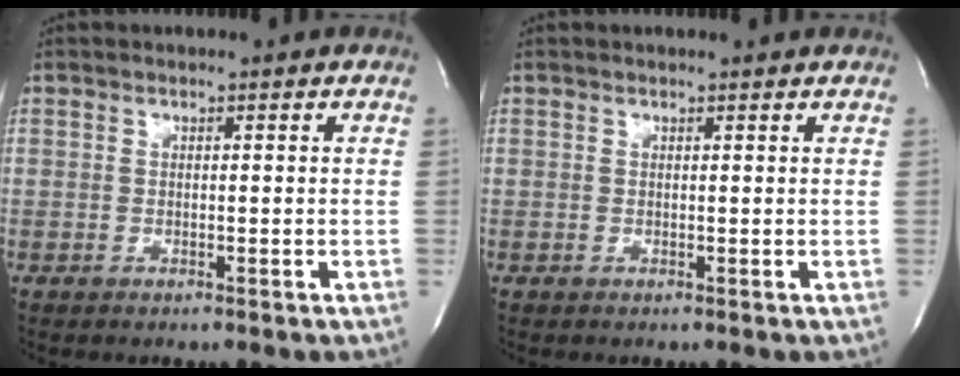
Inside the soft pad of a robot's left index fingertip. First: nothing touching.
{"total": 1.8, "force": [1.8, 0.2, 0.3], "torque": [-0.011, 0.010, 0.018]}